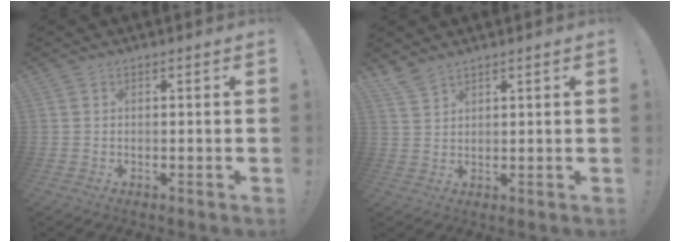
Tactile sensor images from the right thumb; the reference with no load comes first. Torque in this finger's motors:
{"motor_torque": [-0.07, -0.06, 0.34, -0.04, 0.00]}